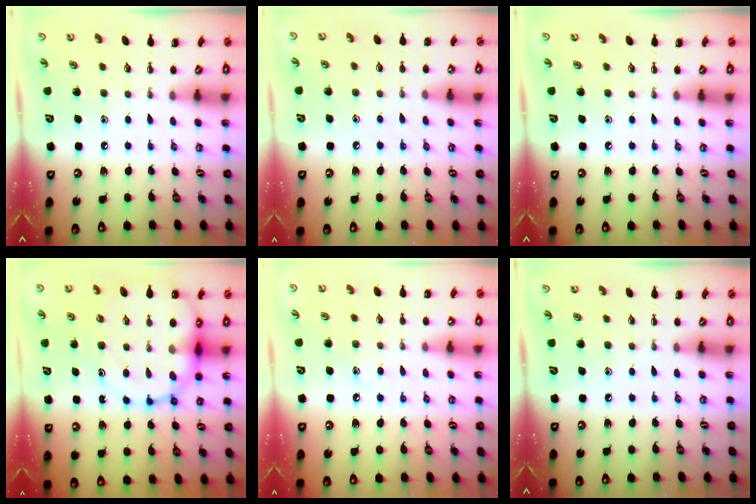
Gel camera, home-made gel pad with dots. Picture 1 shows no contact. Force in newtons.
{"total": 5.9, "press": 5.5, "slide": 1.9}
{"total": 0.0}
{"total": 17.9, "press": 17.6, "slide": 3.0}
{"total": 7.7, "press": 7.4, "slide": 1.8}
{"total": 0.0}